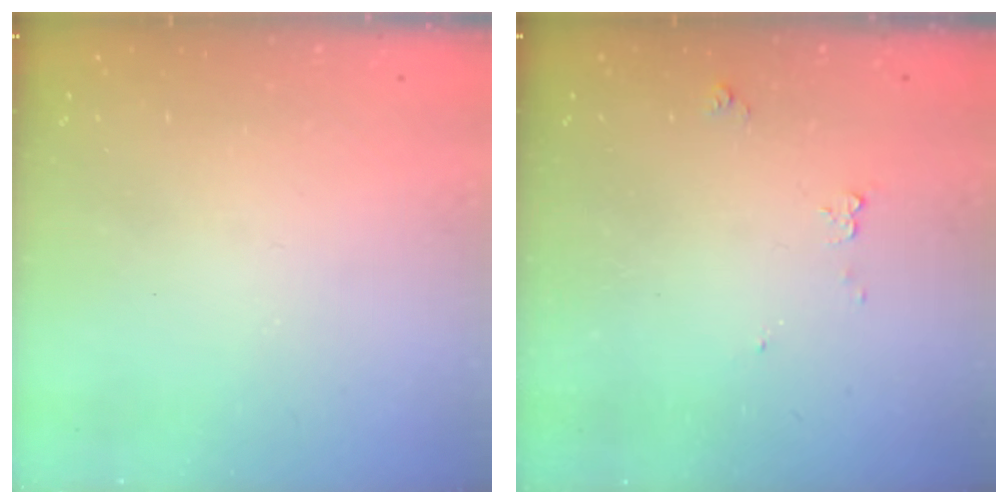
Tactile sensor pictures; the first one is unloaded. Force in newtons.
{"total": 5.5, "press": 5.5, "slide": 0.7}